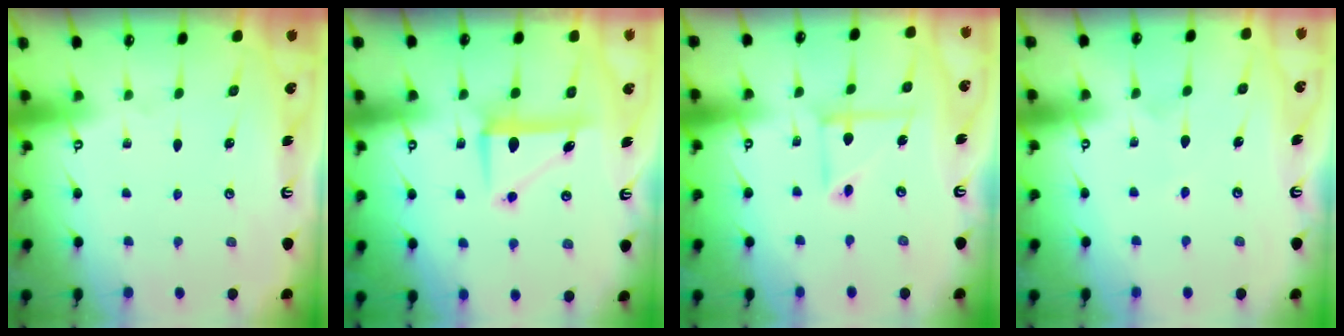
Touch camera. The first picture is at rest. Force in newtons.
{"total": 8.5, "press": 8.4, "slide": 1.5}
{"total": 7.3, "press": 7.2, "slide": 0.5}
{"total": 3.8, "press": 3.8, "slide": 0.4}